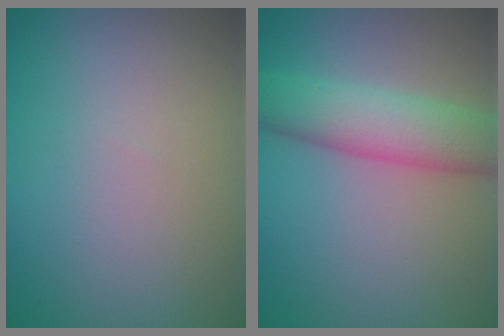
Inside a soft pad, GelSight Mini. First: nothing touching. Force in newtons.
{"total": 5.6, "press": 5.6, "slide": 0.2}